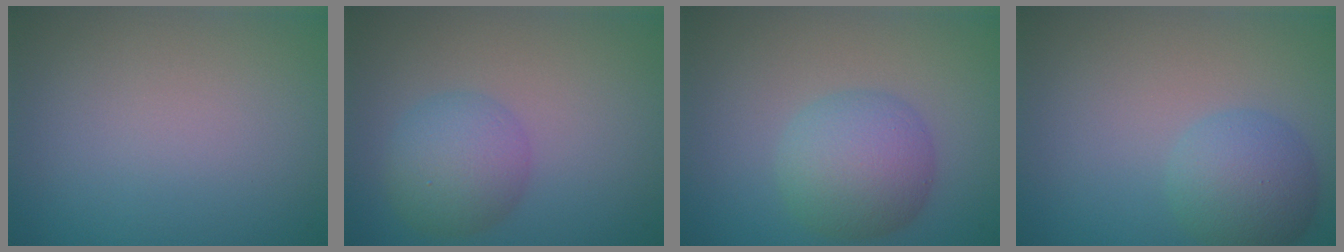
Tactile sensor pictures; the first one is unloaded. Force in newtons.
{"total": 3.9, "press": 3.9, "slide": 0.1}
{"total": 4.9, "press": 4.9, "slide": 0.1}
{"total": 4.0, "press": 4.0, "slide": 0.2}